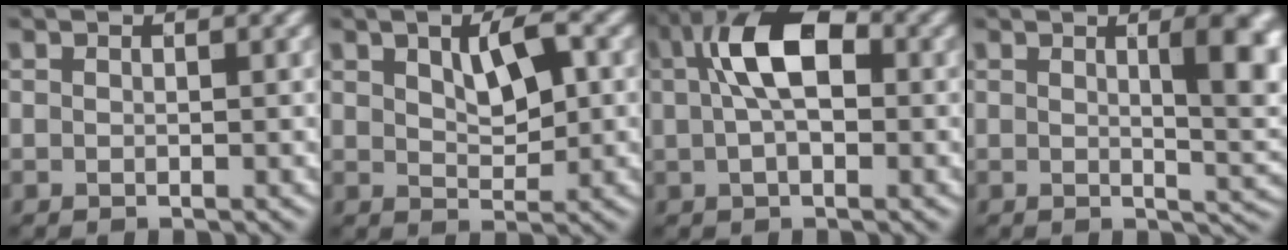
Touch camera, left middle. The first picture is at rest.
{"total": 3.4, "force": [1.1, 1.3, 3.0], "torque": [-0.065, 0.001, 0.023]}
{"total": 7.0, "force": [1.4, 3.5, 5.8], "torque": [-0.112, 0.018, 0.018]}
{"total": 6.8, "force": [1.7, 2.0, 6.3], "torque": [-0.065, -0.002, 0.030]}